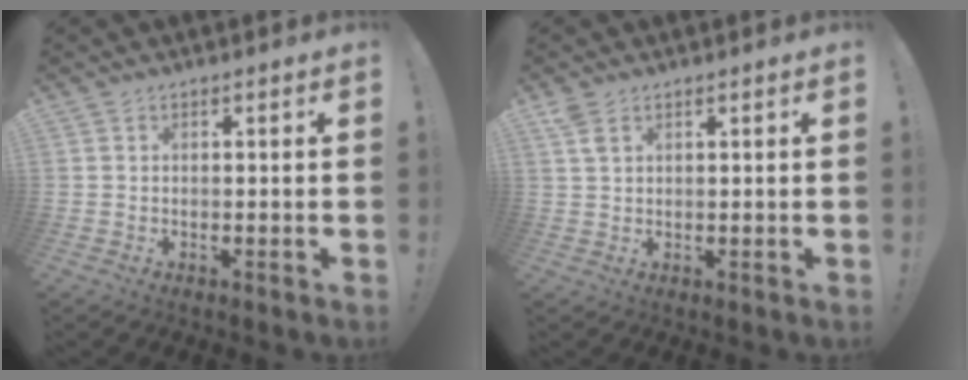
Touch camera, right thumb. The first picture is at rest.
{"total": 3.2, "force": [1.9, 1.6, 2.1], "torque": [-0.038, -0.006, 0.035]}